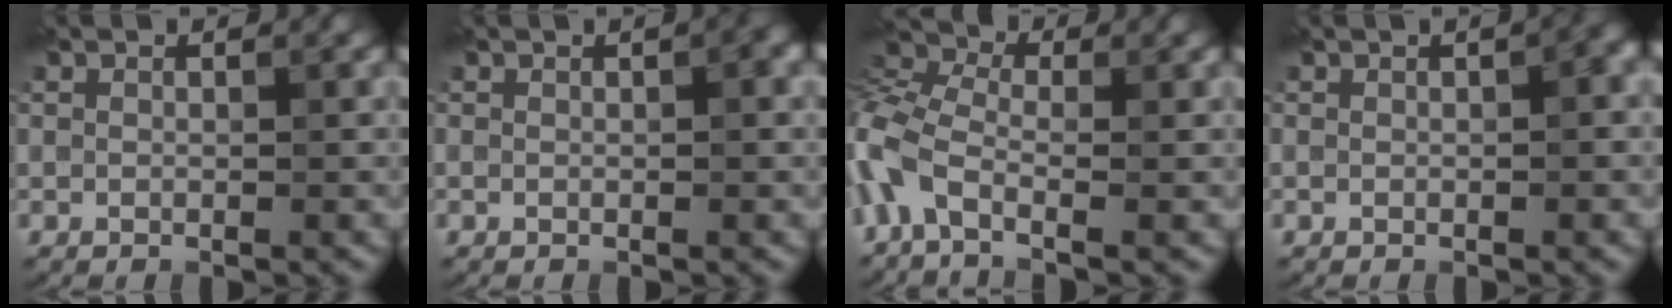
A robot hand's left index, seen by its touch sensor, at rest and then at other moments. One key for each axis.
{"total": 1.4, "fx": 0.2, "fy": 0.2, "fz": 1.4, "tx": -0.019, "ty": 0.002, "tz": 0.002}
{"total": 6.1, "fx": -1.6, "fy": 3.2, "fz": 4.9, "tx": -0.119, "ty": 0.004, "tz": -0.057}
{"total": 2.0, "fx": 0.1, "fy": 0.3, "fz": 2.0, "tx": -0.028, "ty": 0.005, "tz": 0.002}